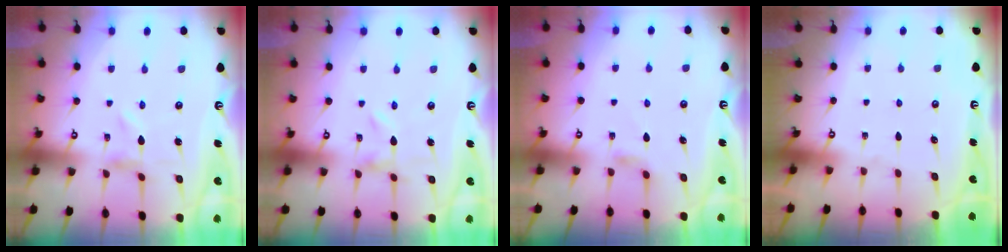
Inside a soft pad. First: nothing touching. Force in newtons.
{"total": 0.0}
{"total": 2.9, "press": 2.8, "slide": 0.4}
{"total": 0.0}